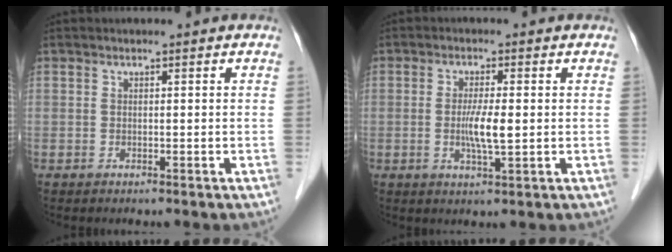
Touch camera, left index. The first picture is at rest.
{"total": 4.4, "force": [-0.4, 0.4, 4.4], "torque": [-0.089, -0.010, -0.006]}